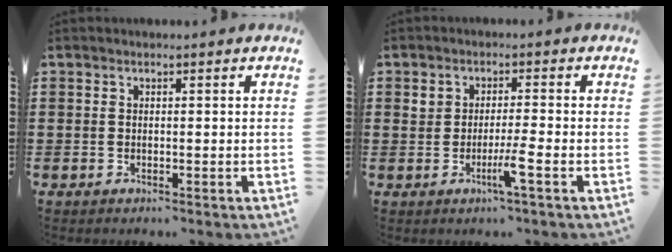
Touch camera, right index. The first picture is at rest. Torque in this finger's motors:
{"motor_torque": [0.32, 0.12, 0.16, 0.05]}